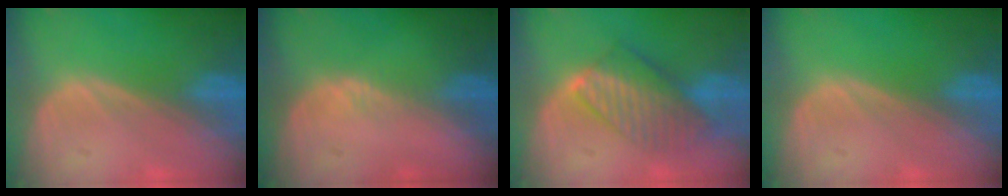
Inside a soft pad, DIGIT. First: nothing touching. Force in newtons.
{"total": 1.0, "press": 0.7, "slide": 0.6}
{"total": 8.2, "press": 7.1, "slide": 4.2}
{"total": 0.0}